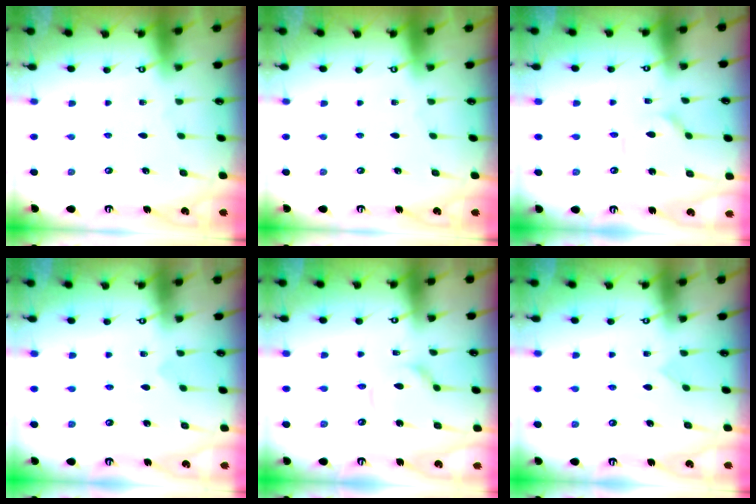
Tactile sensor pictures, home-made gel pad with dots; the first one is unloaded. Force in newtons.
{"total": 0.0}
{"total": 5.4, "press": 5.3, "slide": 0.5}
{"total": 3.7, "press": 3.7, "slide": 0.4}
{"total": 9.0, "press": 8.9, "slide": 0.8}
{"total": 2.8, "press": 2.7, "slide": 0.2}